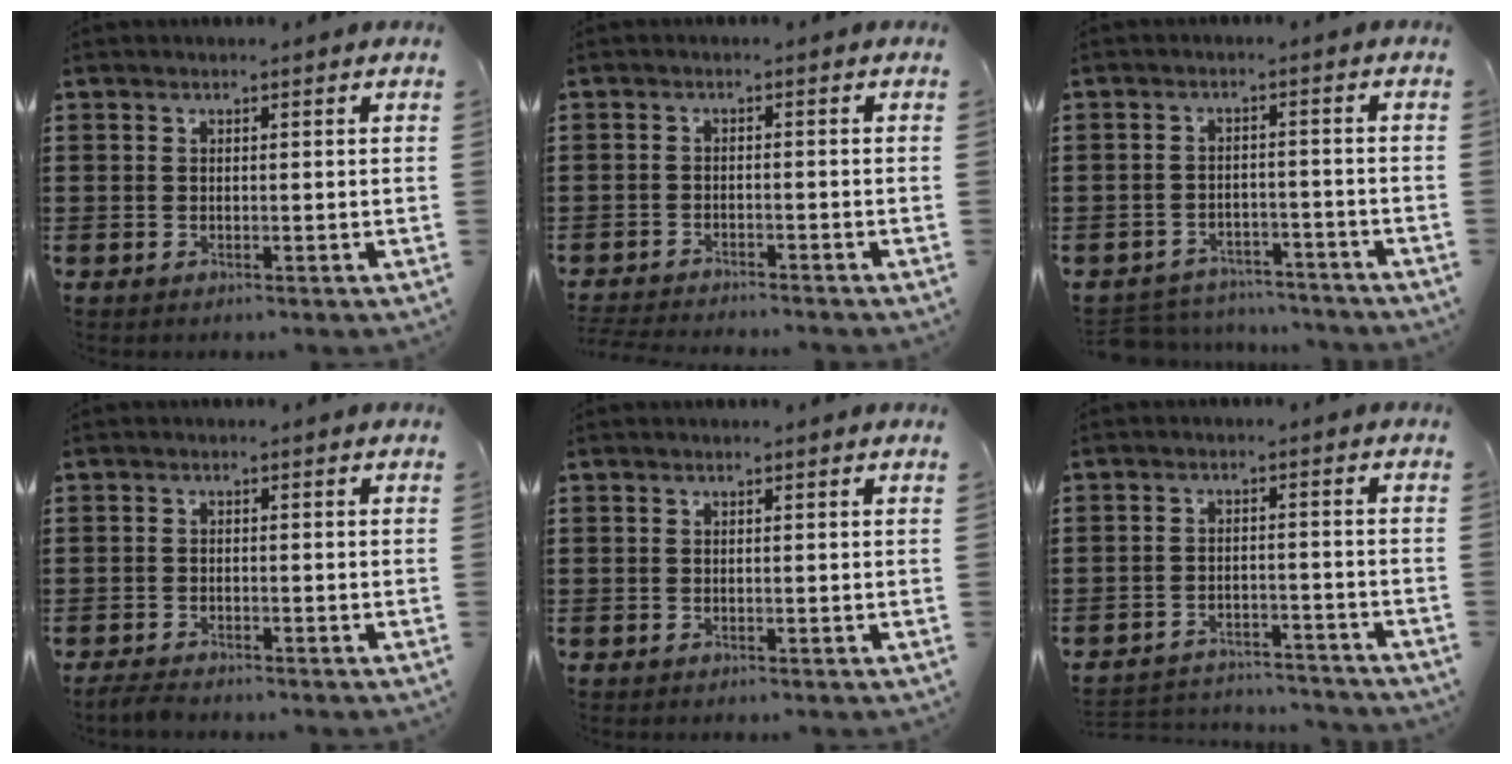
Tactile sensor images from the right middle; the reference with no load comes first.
{"total": 2.3, "force": [-2.3, 0.0, 0.1], "torque": [-0.004, -0.002, -0.049]}
{"total": 3.8, "force": [-3.7, 0.6, -0.1], "torque": [-0.005, 0.002, -0.080]}
{"total": 1.6, "force": [-1.5, 0.2, 0.5], "torque": [-0.020, -0.002, -0.032]}
{"total": 0.0}
{"total": 3.5, "force": [-3.5, 0.5, 0.0], "torque": [-0.007, 0.003, -0.076]}